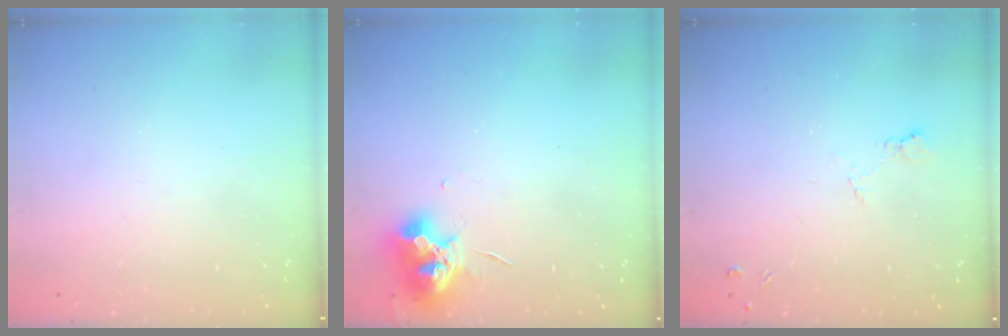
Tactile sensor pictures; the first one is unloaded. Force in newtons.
{"total": 12.2, "press": 12.2, "slide": 0.4}
{"total": 5.0, "press": 5.0, "slide": 0.6}